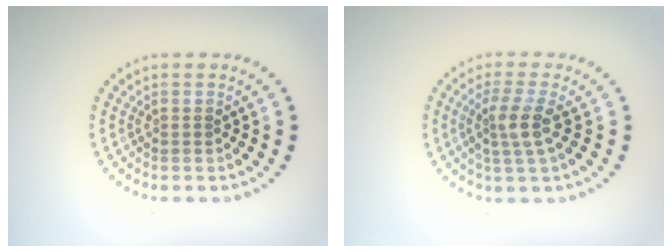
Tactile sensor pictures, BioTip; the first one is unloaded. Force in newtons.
{"total": 2.7, "press": 2.2, "slide": 1.6}